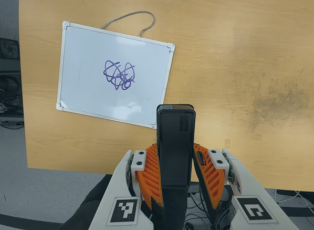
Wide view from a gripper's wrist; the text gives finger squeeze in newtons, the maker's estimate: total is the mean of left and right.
{"total": 4.0, "left": 2.4, "right": 5.5}